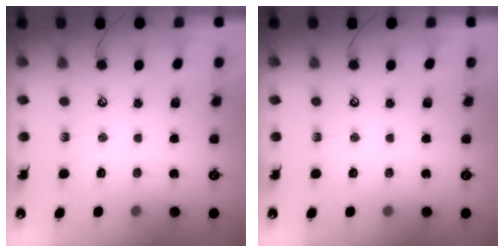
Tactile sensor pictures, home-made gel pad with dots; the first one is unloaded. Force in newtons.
{"total": 0.0}